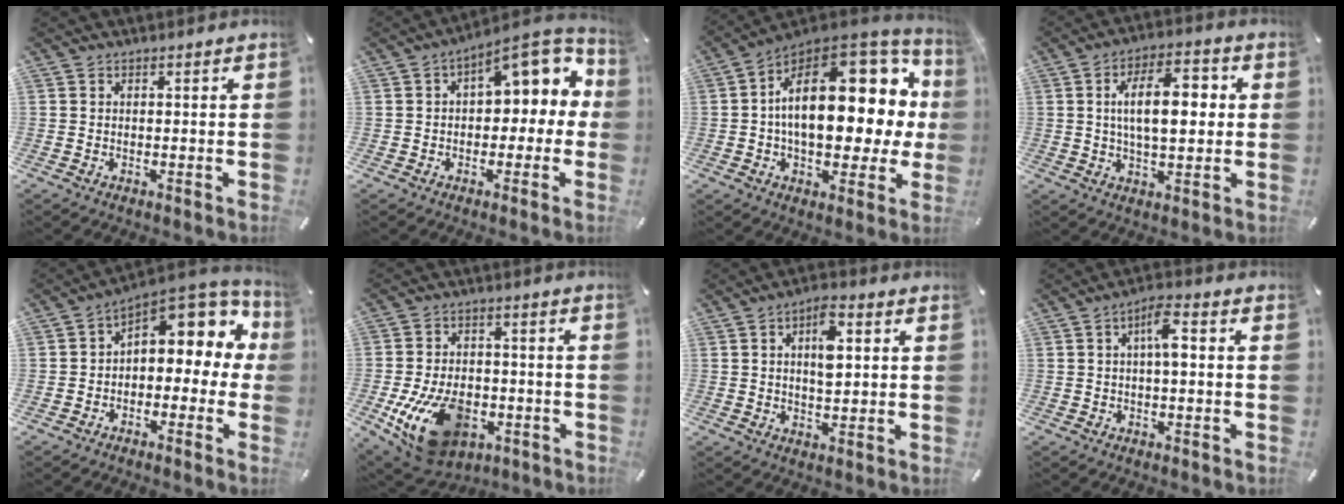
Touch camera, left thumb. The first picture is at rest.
{"total": 11.1, "force": [4.0, 6.3, 8.2], "torque": [-0.095, -0.030, 0.066]}
{"total": 26.1, "force": [4.9, 14.1, 21.4], "torque": [-0.330, -0.034, 0.092]}
{"total": 12.8, "force": [1.9, 6.5, 10.9], "torque": [-0.179, 0.001, 0.023]}
{"total": 9.4, "force": [4.5, 5.8, 5.8], "torque": [-0.078, -0.041, 0.080]}
{"total": 17.5, "force": [-6.3, 11.1, 12.0], "torque": [-0.219, 0.029, -0.095]}
{"total": 7.6, "force": [1.8, 3.6, 6.4], "torque": [-0.098, -0.001, 0.023]}
{"total": 5.9, "force": [0.3, 2.1, 5.6], "torque": [-0.099, 0.015, 0.001]}